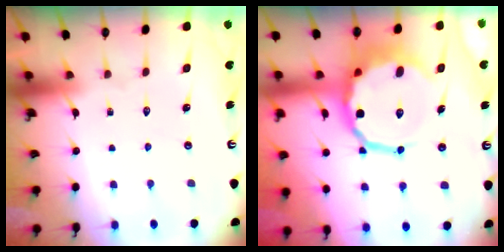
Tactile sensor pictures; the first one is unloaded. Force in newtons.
{"total": 12.7, "press": 12.1, "slide": 3.6}